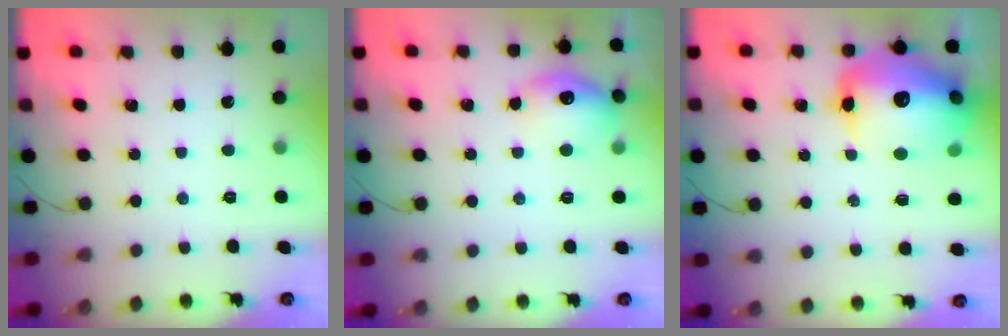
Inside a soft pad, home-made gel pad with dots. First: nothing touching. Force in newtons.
{"total": 12.5, "press": 12.5, "slide": 0.9}
{"total": 22.3, "press": 21.8, "slide": 4.6}